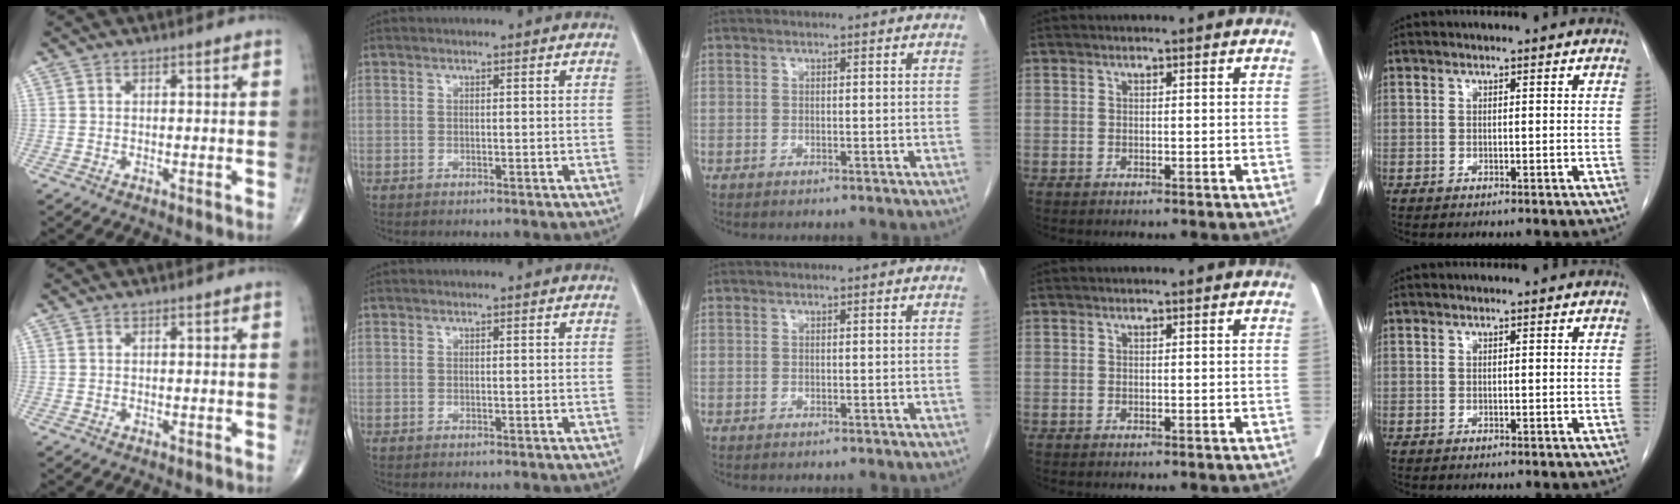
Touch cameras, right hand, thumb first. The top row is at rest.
{}